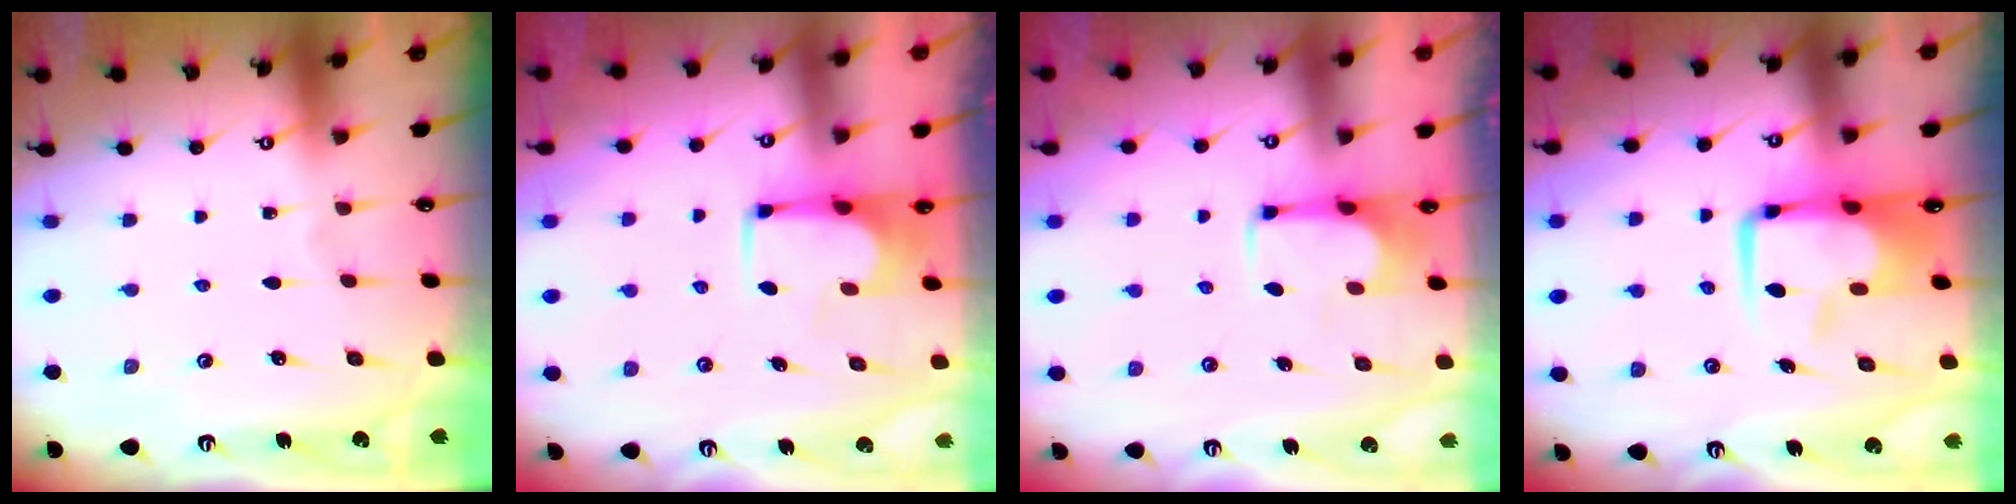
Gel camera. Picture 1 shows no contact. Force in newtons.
{"total": 1.3, "press": 1.3, "slide": 0.1}
{"total": 3.7, "press": 3.6, "slide": 0.7}
{"total": 8.5, "press": 8.4, "slide": 1.3}